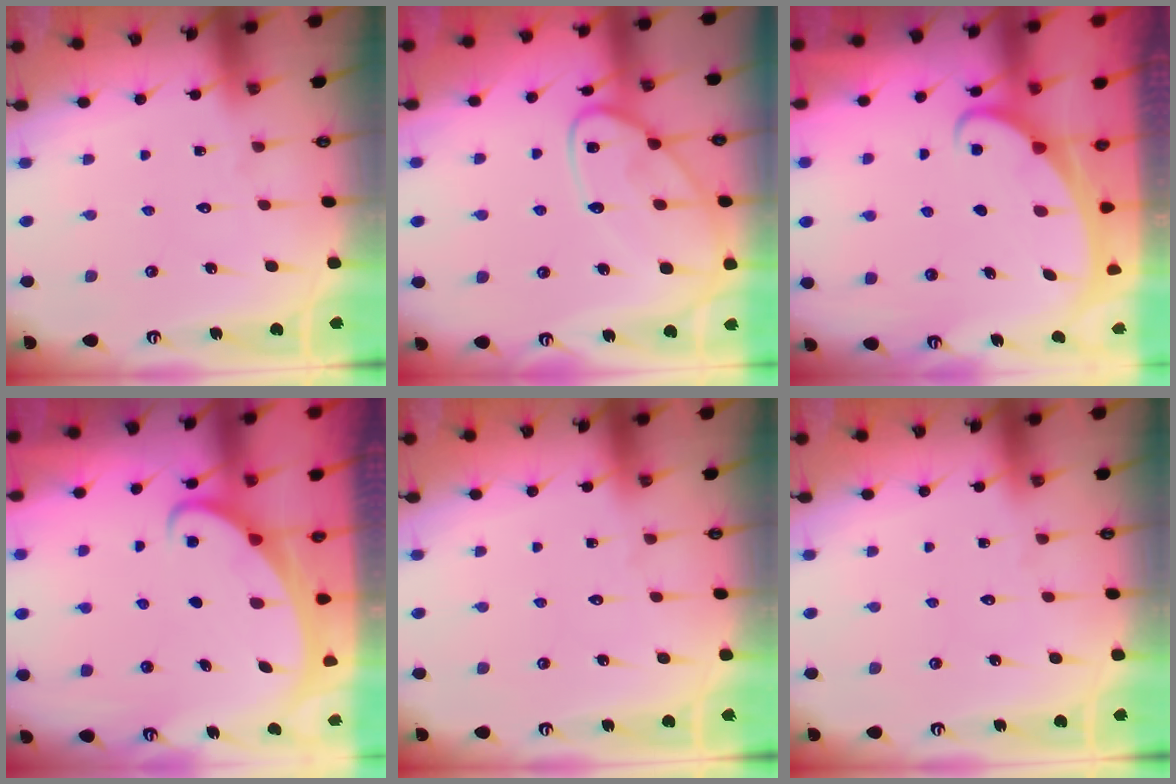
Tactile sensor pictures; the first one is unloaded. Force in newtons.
{"total": 14.0, "press": 14.0, "slide": 1.0}
{"total": 2.4, "press": 2.3, "slide": 0.3}
{"total": 2.0, "press": 2.0, "slide": 0.3}
{"total": 0.0}
{"total": 0.0}